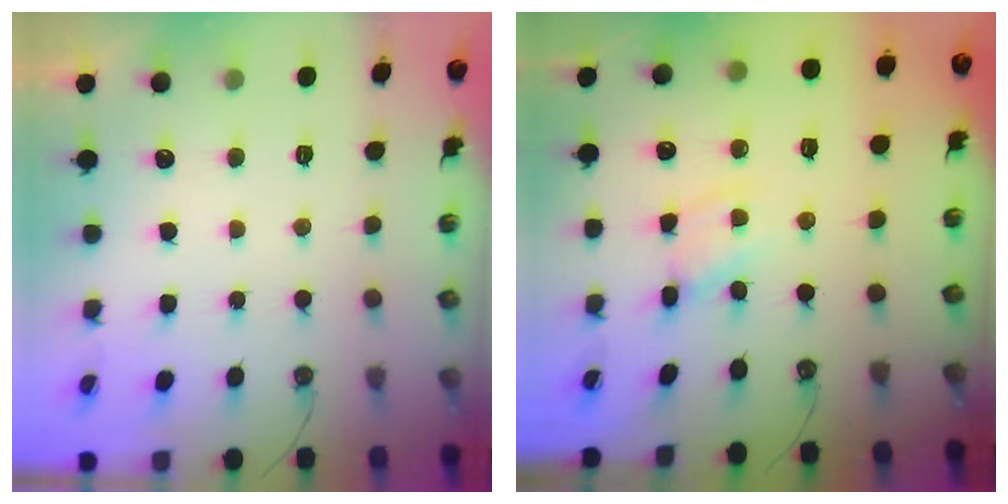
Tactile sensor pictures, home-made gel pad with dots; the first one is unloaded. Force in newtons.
{"total": 2.6, "press": 2.6, "slide": 0.2}